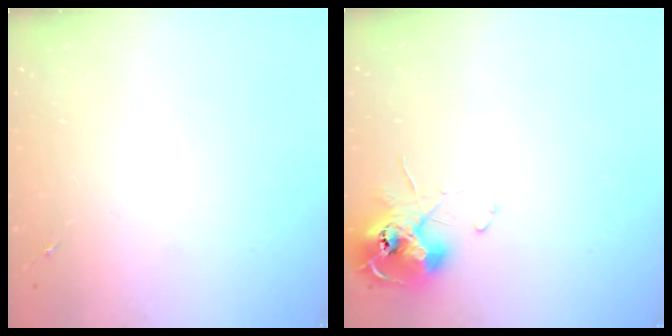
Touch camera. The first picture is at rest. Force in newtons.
{"total": 11.3, "press": 11.3, "slide": 0.6}